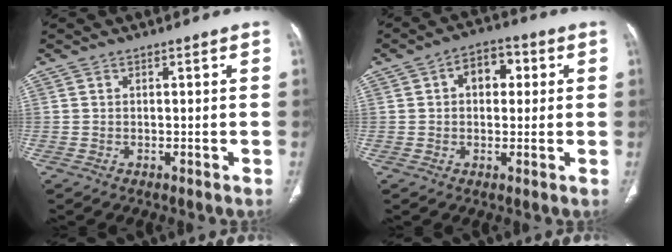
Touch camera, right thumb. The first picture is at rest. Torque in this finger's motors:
{"motor_torque": [0.38, 1.76, 0.84, -0.47, 0.03]}